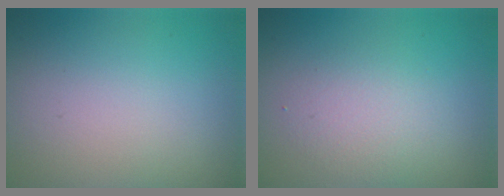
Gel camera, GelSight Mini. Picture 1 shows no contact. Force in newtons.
{"total": 2.5, "press": 2.5, "slide": 0.2}